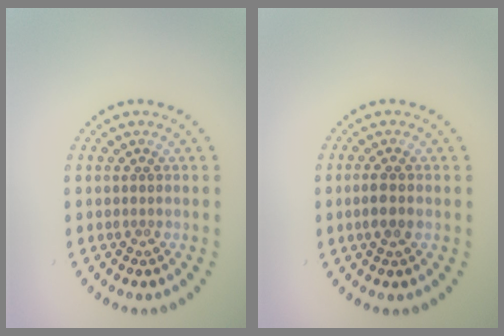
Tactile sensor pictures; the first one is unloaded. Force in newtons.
{"total": 1.9, "press": 1.8, "slide": 0.3}